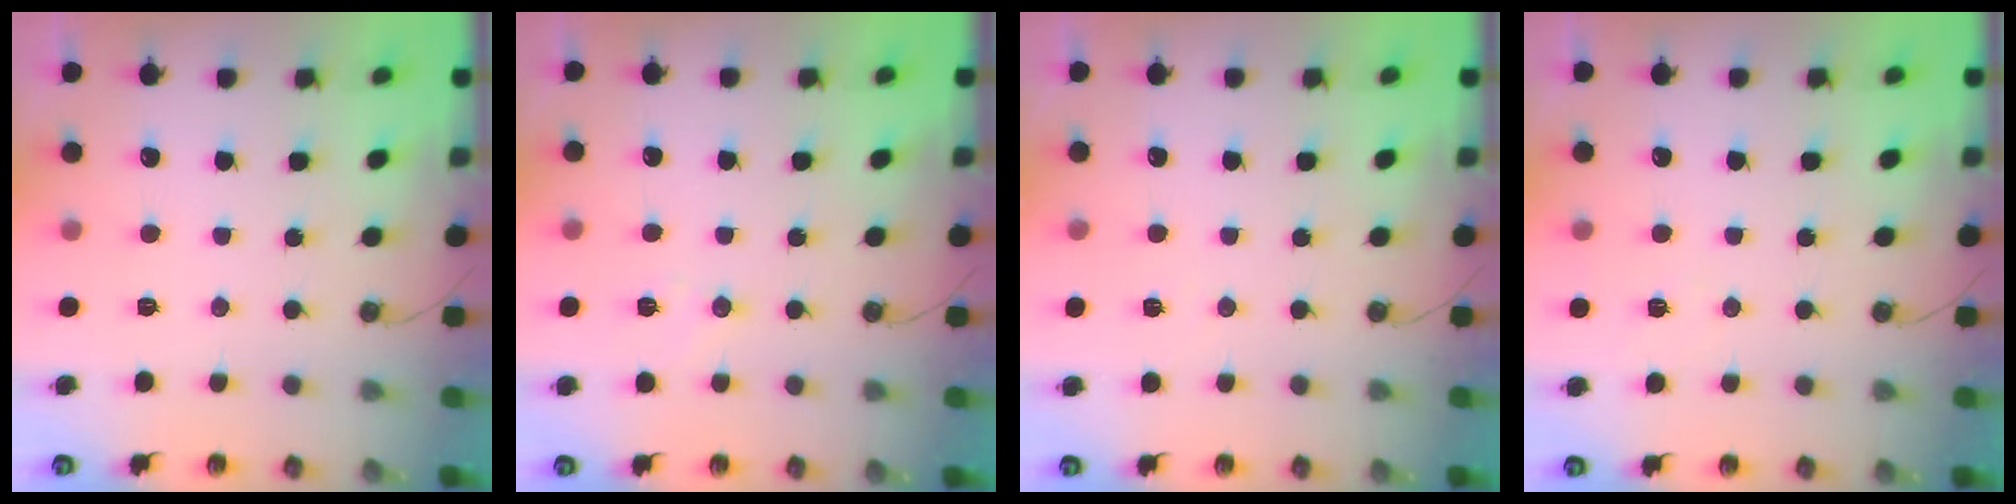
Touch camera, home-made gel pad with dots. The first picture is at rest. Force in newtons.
{"total": 6.1, "press": 5.9, "slide": 1.2}
{"total": 2.4, "press": 2.2, "slide": 1.1}
{"total": 5.0, "press": 3.5, "slide": 3.5}